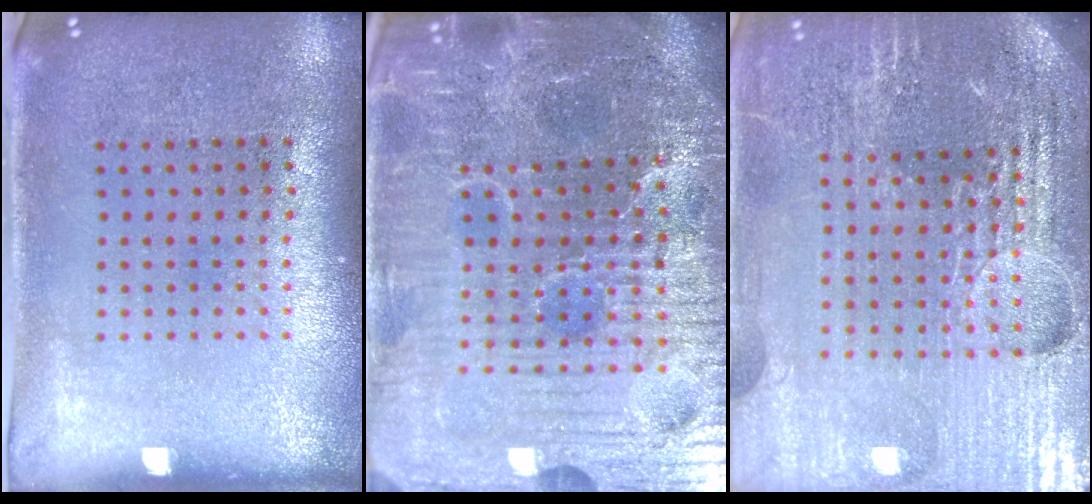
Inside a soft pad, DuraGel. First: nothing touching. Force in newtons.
{"total": 7.2, "press": 6.5, "slide": 3.2}
{"total": 5.7, "press": 5.2, "slide": 2.3}